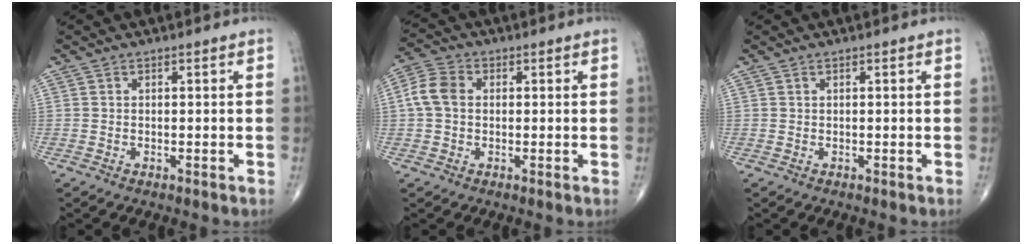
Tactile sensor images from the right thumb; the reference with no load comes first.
{"total": 5.7, "force": [0.3, 4.2, 3.8], "torque": [-0.081, 0.018, 0.000]}
{"total": 0.0}